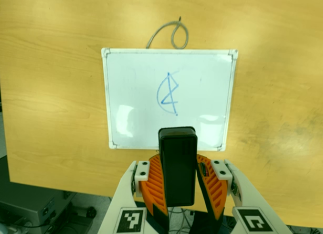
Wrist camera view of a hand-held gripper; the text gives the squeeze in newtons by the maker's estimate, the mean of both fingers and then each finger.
{"total": 7.5, "left": 7.9, "right": 7.1}